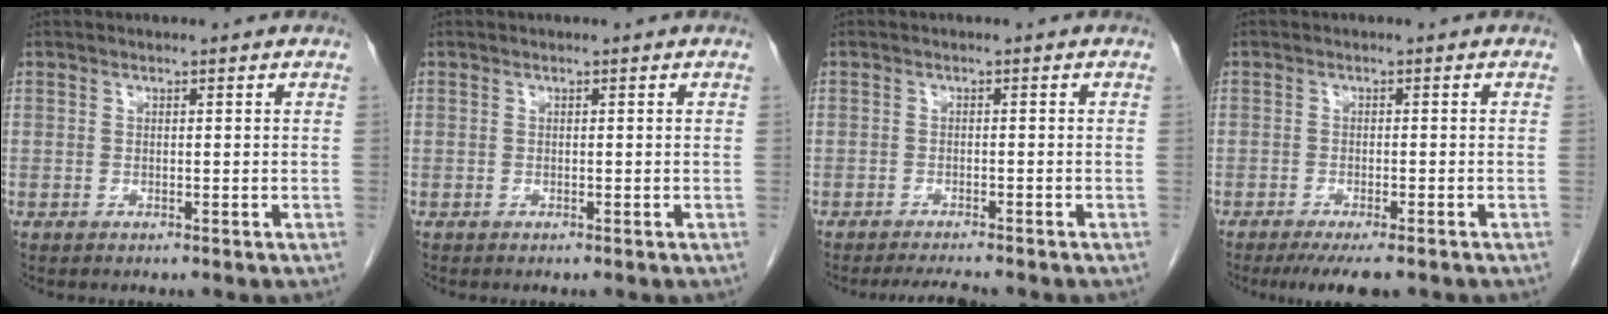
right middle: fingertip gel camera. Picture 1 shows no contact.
{"total": 0.0}
{"total": 3.4, "force": [-3.1, 0.0, 1.3], "torque": [-0.024, -0.013, -0.047]}
{"total": 6.1, "force": [-4.6, 1.1, 3.8], "torque": [-0.053, -0.013, -0.069]}